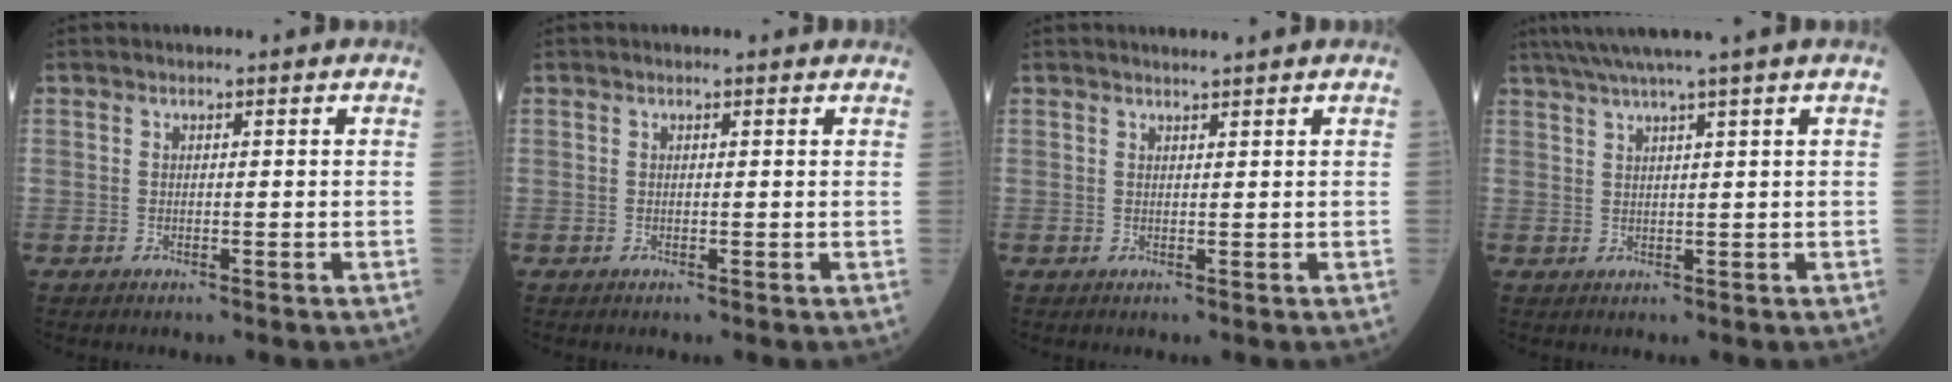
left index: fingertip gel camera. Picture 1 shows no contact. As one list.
[{"total": 0.6, "force": [0.6, 0.1, 0.0], "torque": [-0.008, 0.000, -0.001]}, {"total": 1.4, "force": [1.3, -0.3, 0.5], "torque": [-0.007, 0.004, 0.026]}, {"total": 6.4, "force": [5.0, -2.0, 3.5], "torque": [-0.053, 0.015, 0.078]}]